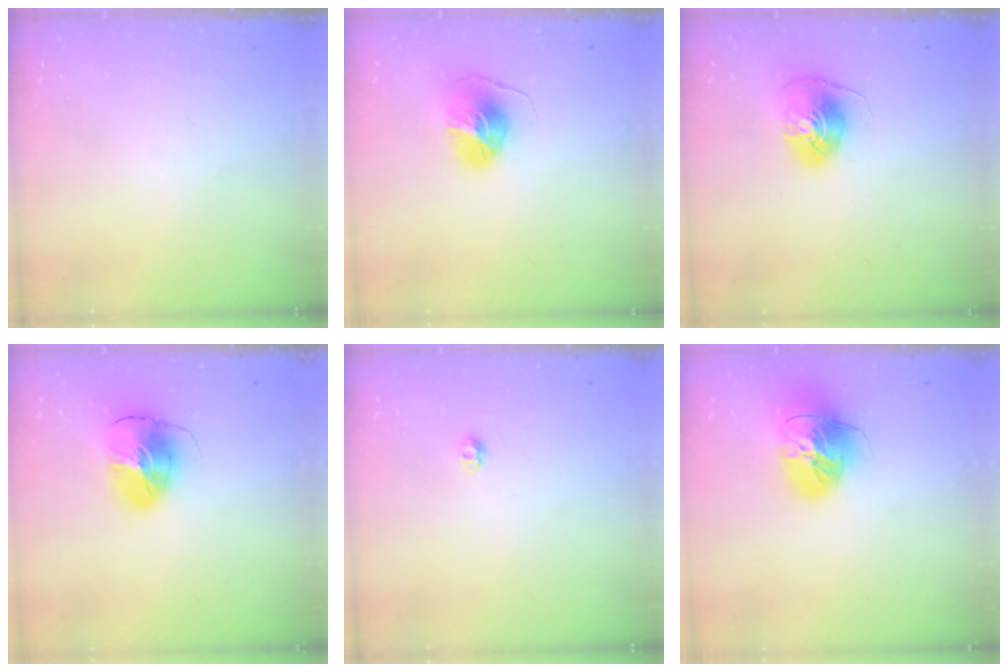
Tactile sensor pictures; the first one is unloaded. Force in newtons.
{"total": 9.2, "press": 9.2, "slide": 0.4}
{"total": 8.3, "press": 8.3, "slide": 0.4}
{"total": 9.3, "press": 9.2, "slide": 1.3}
{"total": 2.9, "press": 2.9, "slide": 0.4}
{"total": 16.2, "press": 16.1, "slide": 2.0}